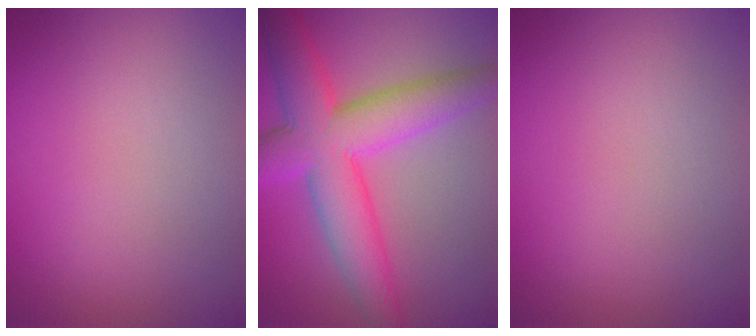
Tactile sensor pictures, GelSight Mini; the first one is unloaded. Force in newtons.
{"total": 9.1, "press": 9.1, "slide": 0.3}
{"total": 0.0}